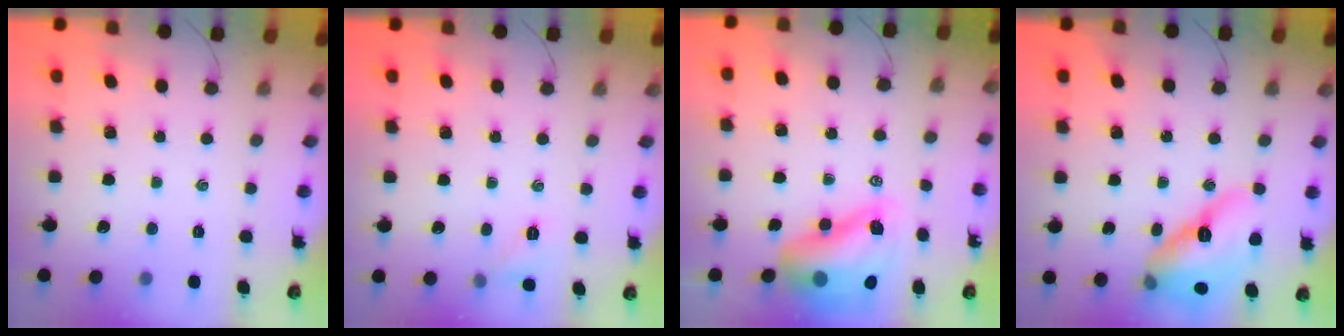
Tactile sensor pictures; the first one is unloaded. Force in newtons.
{"total": 6.2, "press": 6.0, "slide": 1.5}
{"total": 14.6, "press": 14.1, "slide": 3.9}
{"total": 16.7, "press": 16.0, "slide": 4.9}